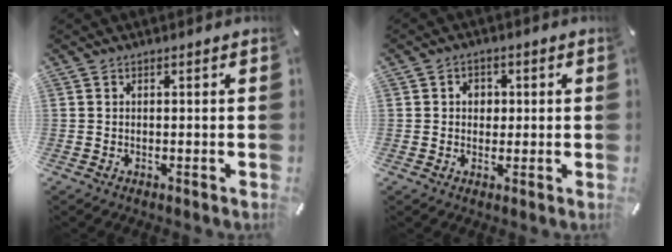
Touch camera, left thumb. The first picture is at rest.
{"total": 3.3, "force": [0.1, 3.0, 1.3], "torque": [-0.007, -0.001, -0.008]}